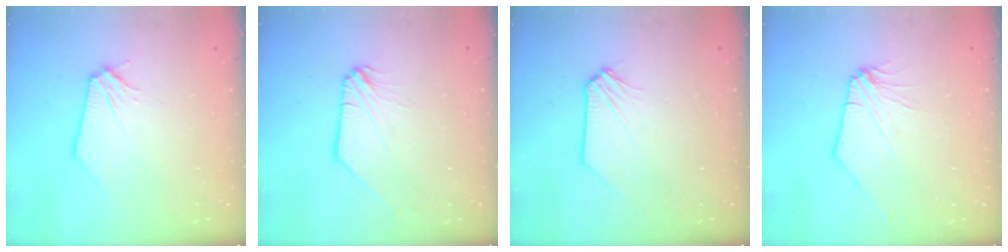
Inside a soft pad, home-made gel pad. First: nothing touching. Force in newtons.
{"total": 0.0}
{"total": 1.0, "press": 1.0, "slide": 0.2}
{"total": 0.0}